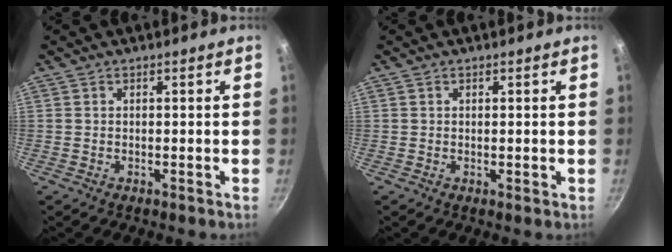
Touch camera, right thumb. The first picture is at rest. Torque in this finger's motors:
{"motor_torque": [-0.38, -0.08, -0.27, 0.12, -0.02]}